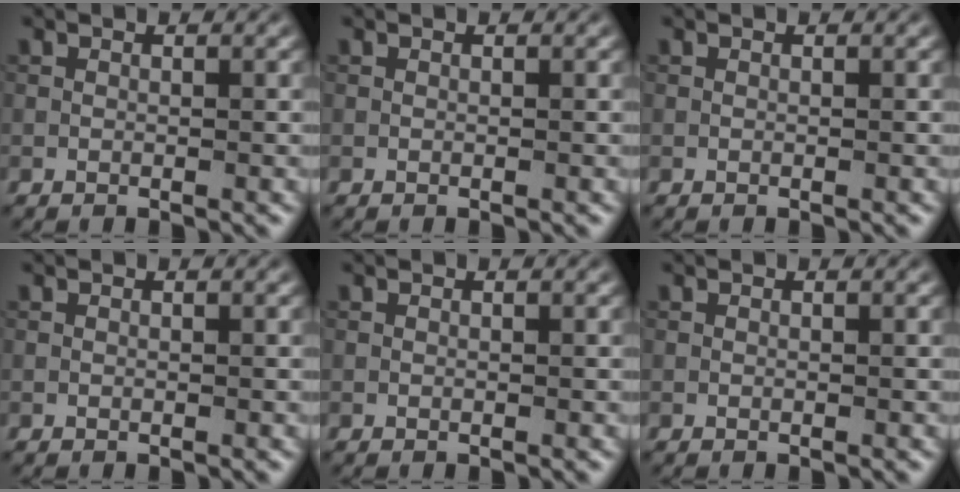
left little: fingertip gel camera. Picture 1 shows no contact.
{"total": 0.0}
{"total": 0.0}
{"total": 0.0}
{"total": 0.0}
{"total": 0.0}